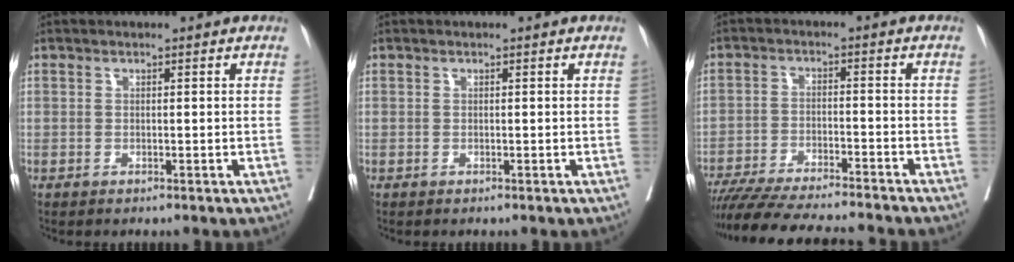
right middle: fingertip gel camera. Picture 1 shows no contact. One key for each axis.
{"total": 0.0}
{"total": 14.9, "fx": -13.6, "fy": 0.5, "fz": 6.1, "tx": -0.091, "ty": -0.014, "tz": -0.212}